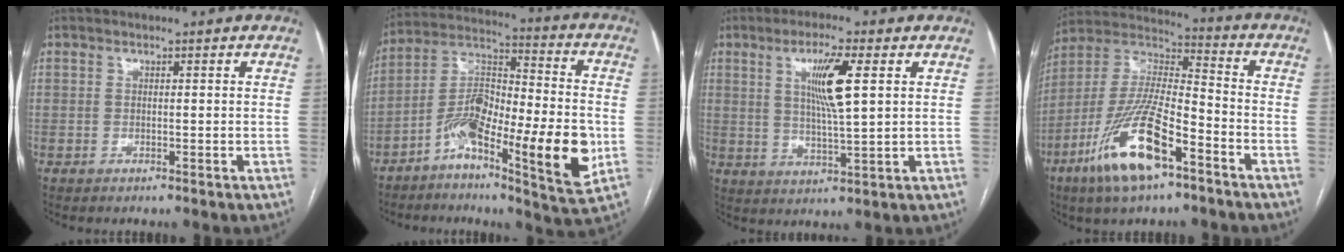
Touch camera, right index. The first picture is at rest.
{"total": 17.2, "force": [-5.8, 3.7, 15.8], "torque": [-0.282, 0.011, -0.100]}
{"total": 8.1, "force": [2.6, 0.3, 7.6], "torque": [-0.142, -0.004, 0.047]}
{"total": 17.2, "force": [-9.0, 4.1, 14.1], "torque": [-0.295, -0.018, -0.164]}